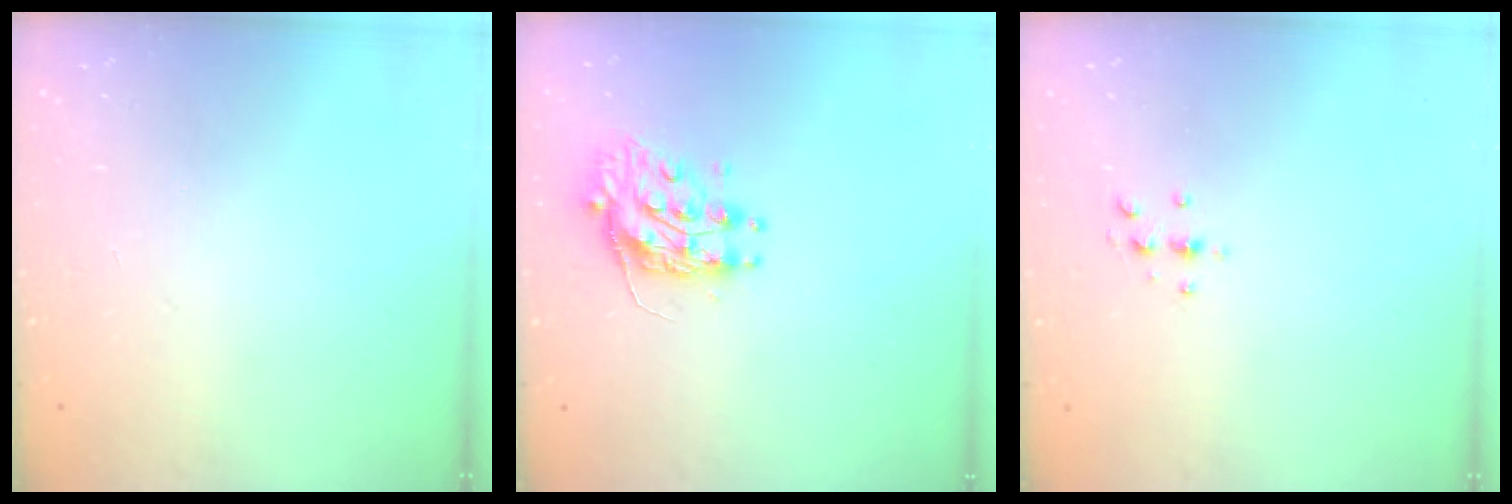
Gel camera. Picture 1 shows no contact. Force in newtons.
{"total": 9.6, "press": 9.6, "slide": 0.7}
{"total": 3.0, "press": 3.0, "slide": 0.4}